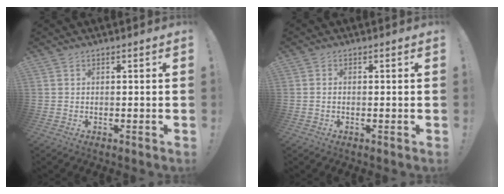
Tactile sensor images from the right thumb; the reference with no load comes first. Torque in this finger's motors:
{"motor_torque": [-0.28, -0.42, -0.07, 0.11, 0.06]}